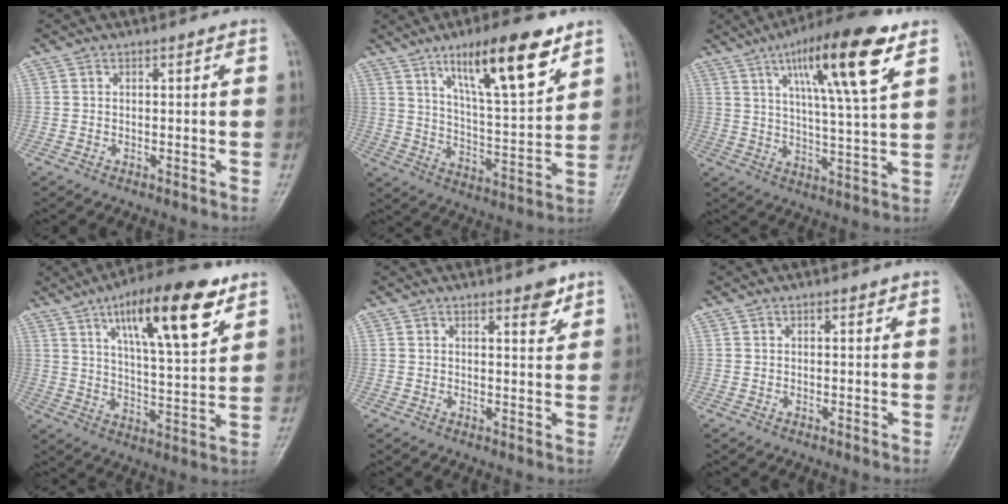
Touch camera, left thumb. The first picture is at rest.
{"total": 16.7, "force": [9.9, 4.2, 12.8], "torque": [-0.187, -0.049, 0.168]}
{"total": 16.8, "force": [8.2, 3.0, 14.3], "torque": [-0.226, -0.026, 0.133]}
{"total": 18.4, "force": [9.7, 5.3, 14.7], "torque": [-0.208, -0.038, 0.157]}
{"total": 3.2, "force": [2.2, 1.2, 2.1], "torque": [-0.016, -0.013, 0.029]}
{"total": 1.0, "force": [0.6, 0.5, 0.7], "torque": [-0.007, -0.001, 0.006]}